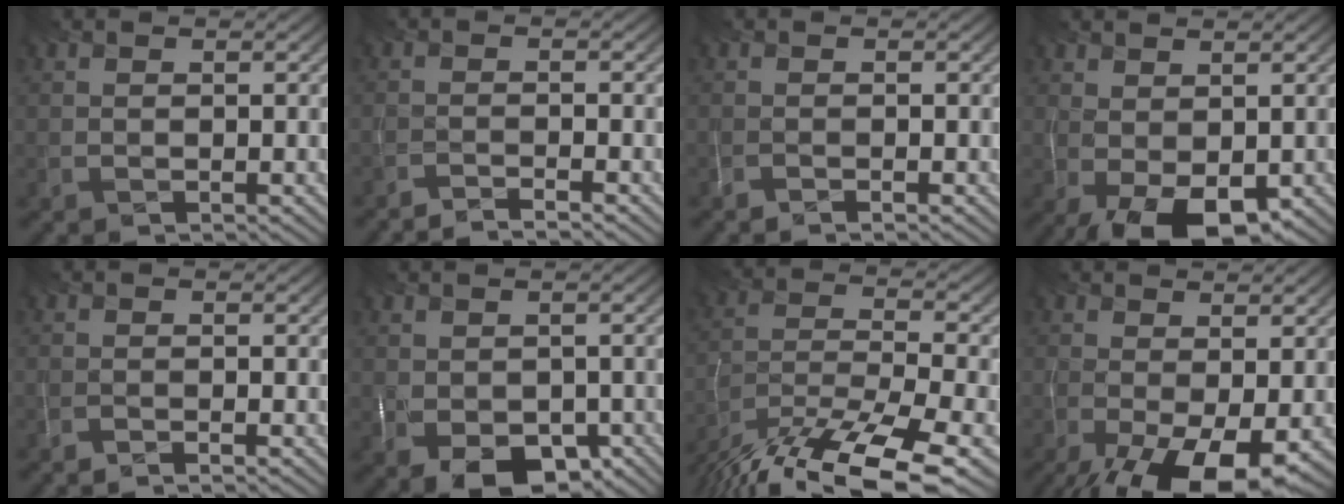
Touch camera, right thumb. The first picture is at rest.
{"total": 2.8, "force": [-2.8, -0.4, 0.0], "torque": [0.016, -0.012, -0.064]}
{"total": 0.6, "force": [-0.4, -0.1, 0.4], "torque": [-0.007, 0.002, -0.013]}
{"total": 6.9, "force": [-1.5, 3.4, 5.8], "torque": [-0.098, -0.005, -0.018]}
{"total": 0.7, "force": [-0.7, -0.2, 0.2], "torque": [-0.002, -0.001, -0.018]}
{"total": 7.3, "force": [-3.5, 4.5, 4.6], "torque": [-0.082, -0.028, -0.051]}
{"total": 16.7, "force": [-13.9, 3.3, 8.6], "torque": [-0.162, -0.034, -0.235]}
{"total": 9.7, "force": [-3.8, 3.3, 8.3], "torque": [-0.128, -0.004, -0.058]}